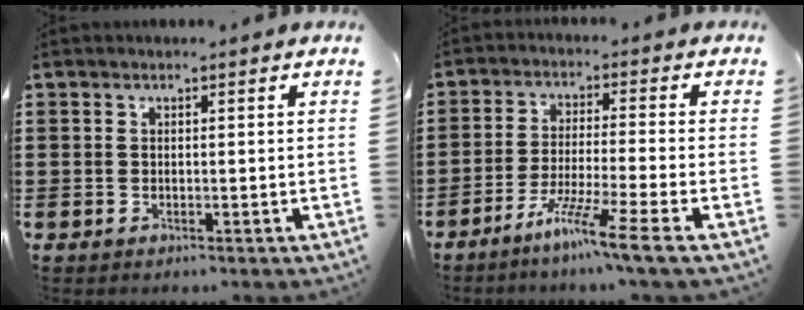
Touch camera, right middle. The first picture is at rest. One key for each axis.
{"total": 7.7, "fx": -5.6, "fy": -1.1, "fz": 5.2, "tx": -0.098, "ty": -0.014, "tz": -0.110}